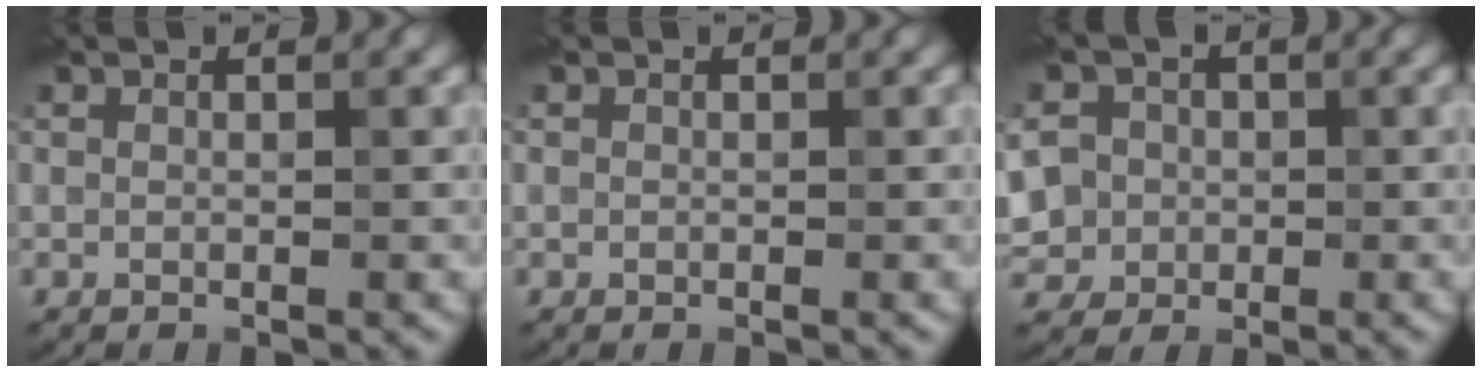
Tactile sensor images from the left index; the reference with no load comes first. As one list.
[{"total": 0.0}, {"total": 7.9, "force": [-0.4, 7.2, 3.3], "torque": [-0.069, 0.025, -0.043]}]